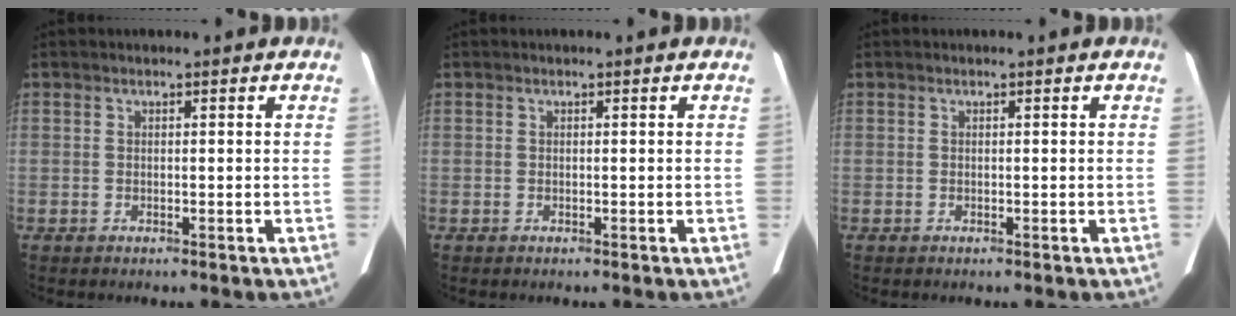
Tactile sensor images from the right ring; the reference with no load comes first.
{"total": 0.0}
{"total": 0.0}